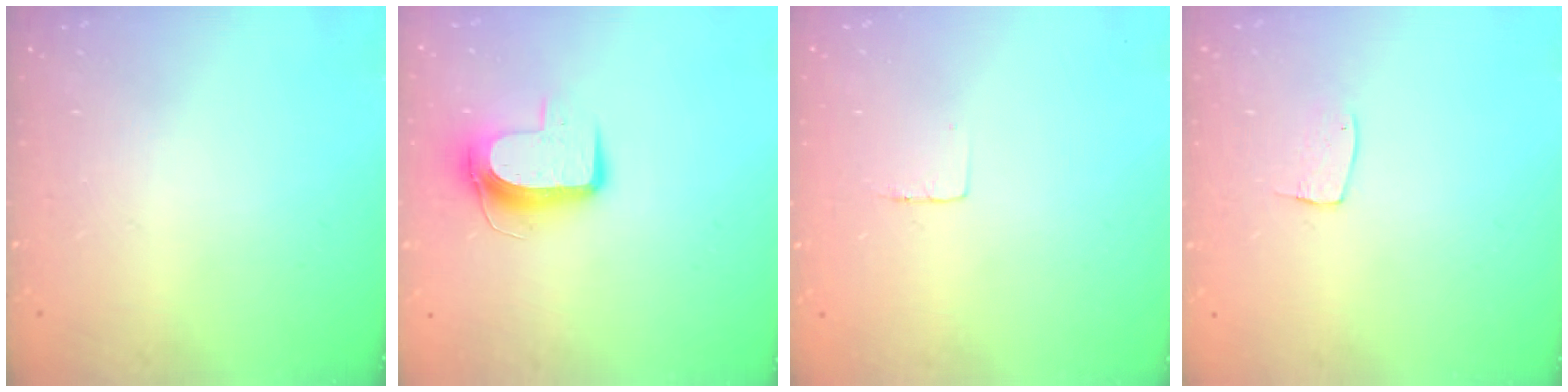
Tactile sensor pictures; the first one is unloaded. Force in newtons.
{"total": 9.8, "press": 9.7, "slide": 1.0}
{"total": 3.0, "press": 3.0, "slide": 0.1}
{"total": 5.2, "press": 5.2, "slide": 0.3}